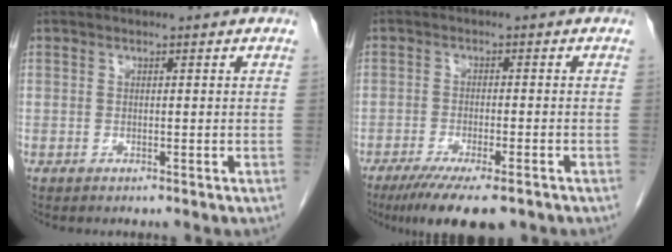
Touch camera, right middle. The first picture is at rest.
{"total": 10.4, "force": [-7.6, 1.9, 6.9], "torque": [-0.102, -0.020, -0.115]}